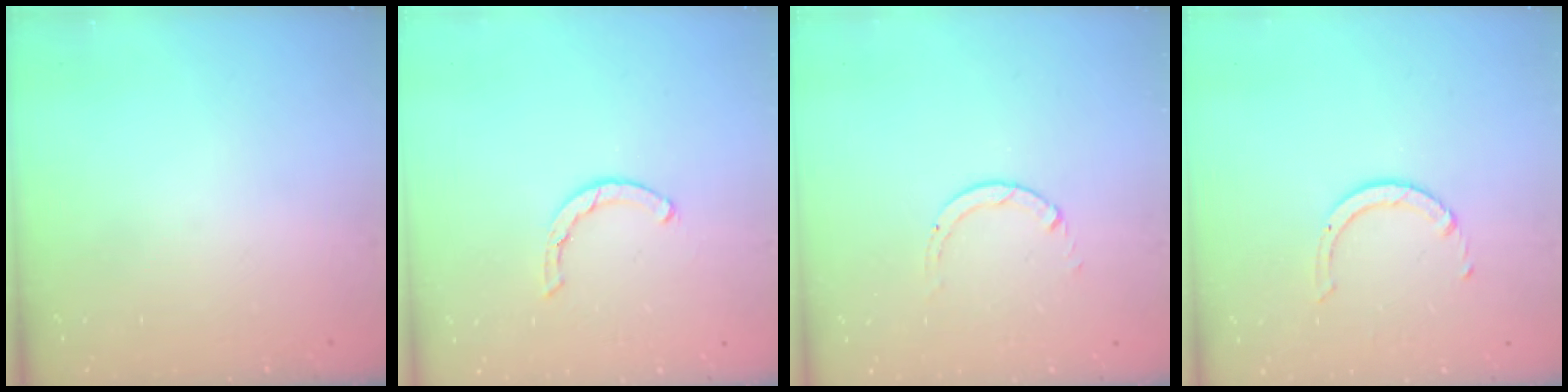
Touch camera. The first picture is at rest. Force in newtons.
{"total": 2.0, "press": 2.0, "slide": 0.2}
{"total": 0.9, "press": 0.9, "slide": 0.1}
{"total": 2.5, "press": 2.4, "slide": 0.3}